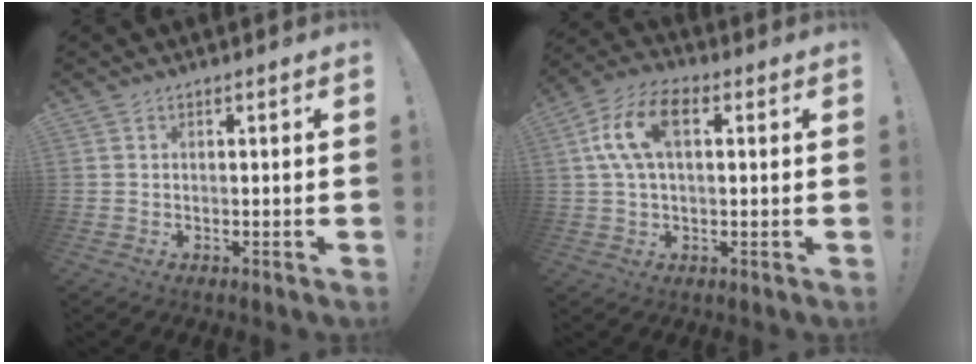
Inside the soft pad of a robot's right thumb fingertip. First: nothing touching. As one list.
[{"total": 11.8, "force": [2.8, 6.7, 9.3], "torque": [-0.188, 0.012, 0.053]}]